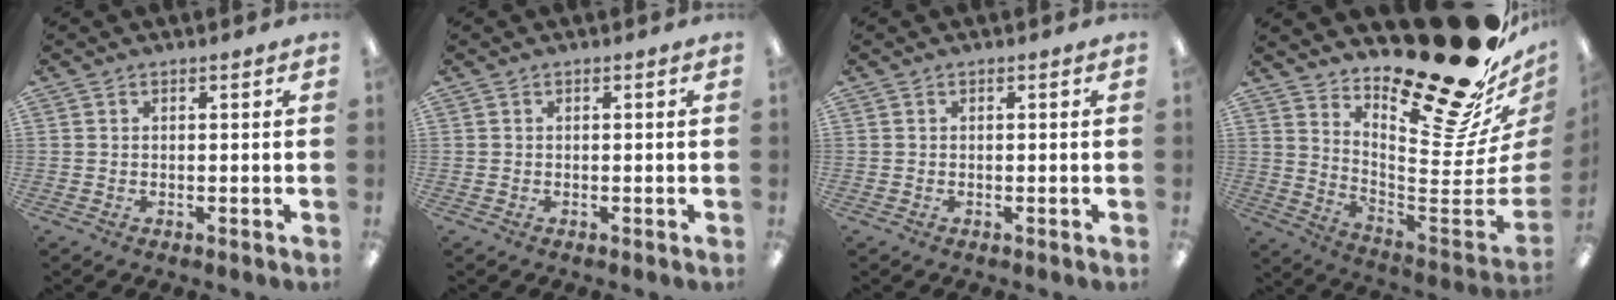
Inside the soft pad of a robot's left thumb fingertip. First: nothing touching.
{"total": 0.0}
{"total": 0.0}
{"total": 25.8, "force": [19.1, 6.4, 16.2], "torque": [-0.169, -0.175, 0.310]}